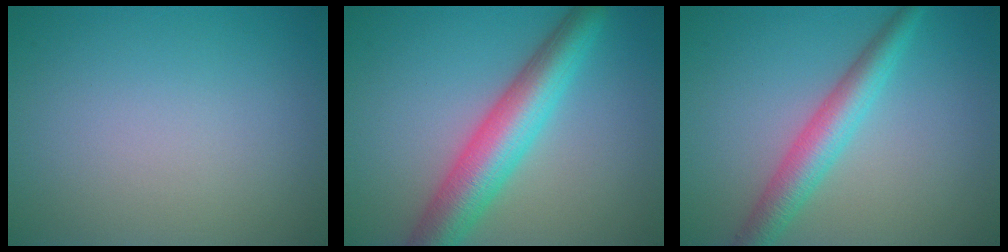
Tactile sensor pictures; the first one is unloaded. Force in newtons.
{"total": 7.0, "press": 7.0, "slide": 0.3}
{"total": 4.2, "press": 4.2, "slide": 0.1}